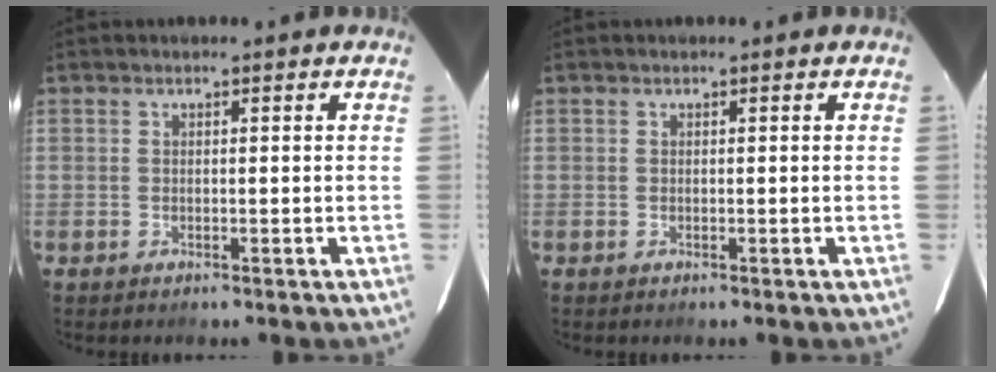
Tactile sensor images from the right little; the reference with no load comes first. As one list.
[{"total": 0.0}]